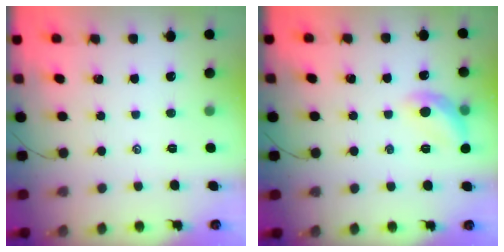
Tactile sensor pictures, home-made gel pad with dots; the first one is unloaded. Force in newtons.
{"total": 9.9, "press": 9.9, "slide": 0.2}